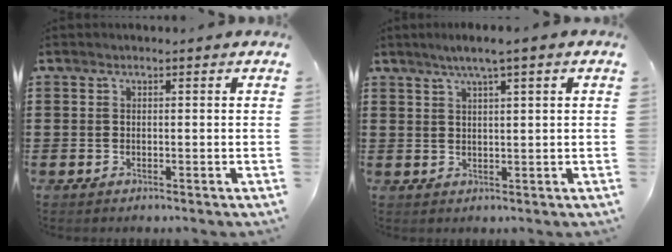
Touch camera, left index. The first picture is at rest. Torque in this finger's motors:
{"motor_torque": [1.43, -0.14, 0.46, 0.13]}